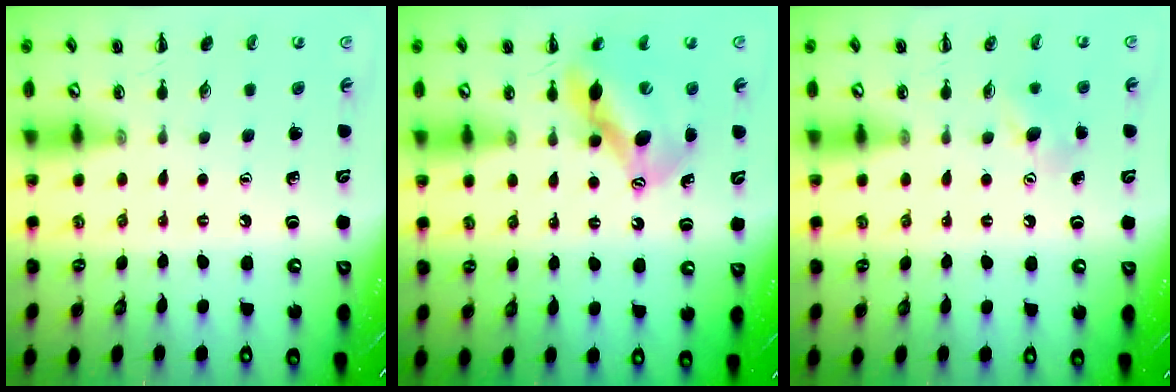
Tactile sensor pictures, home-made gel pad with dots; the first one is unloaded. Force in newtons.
{"total": 12.4, "press": 12.0, "slide": 3.1}
{"total": 5.8, "press": 5.6, "slide": 1.5}